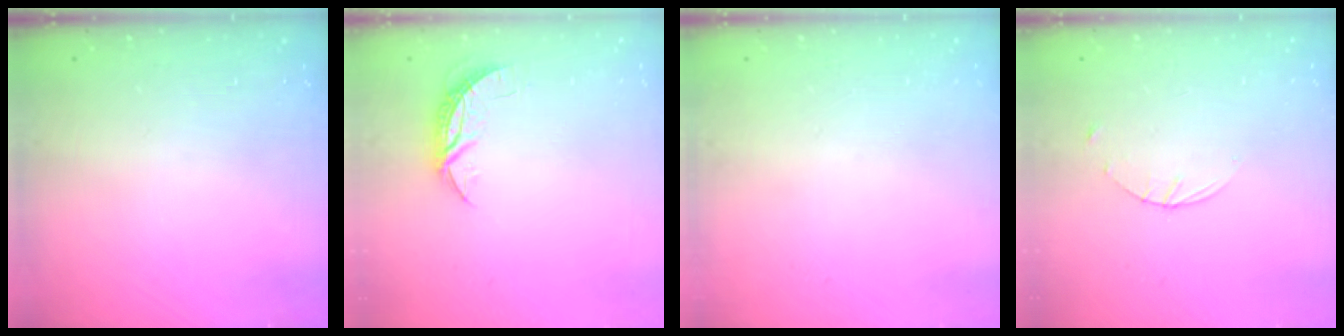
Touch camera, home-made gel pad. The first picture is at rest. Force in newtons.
{"total": 5.2, "press": 5.2, "slide": 0.3}
{"total": 0.0}
{"total": 1.6, "press": 1.6, "slide": 0.2}